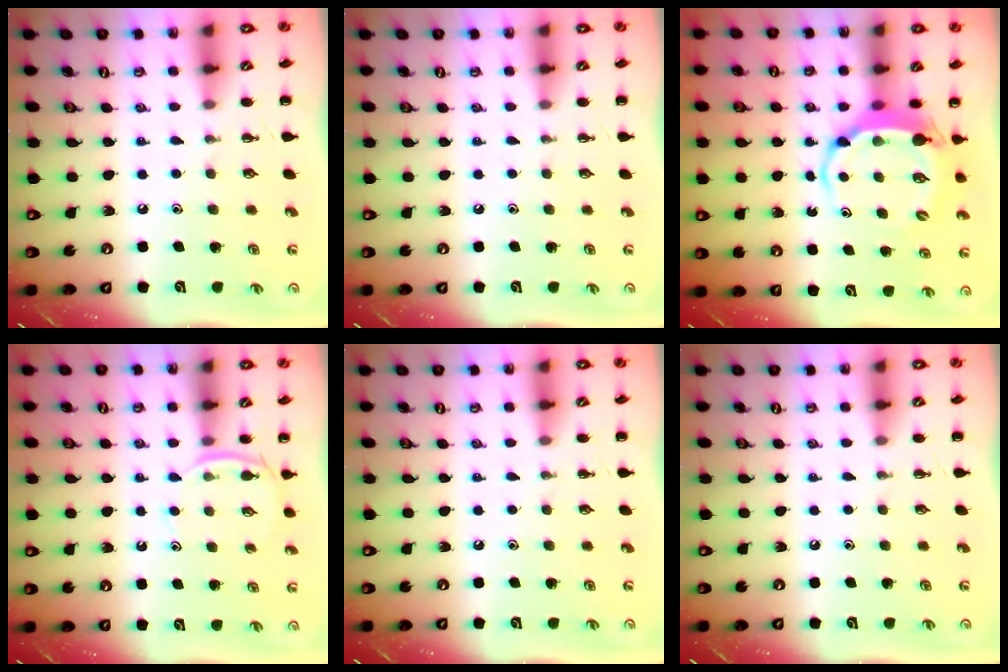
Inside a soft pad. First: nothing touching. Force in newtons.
{"total": 0.0}
{"total": 5.7, "press": 5.7, "slide": 0.9}
{"total": 4.0, "press": 3.7, "slide": 1.5}
{"total": 0.0}
{"total": 0.0}